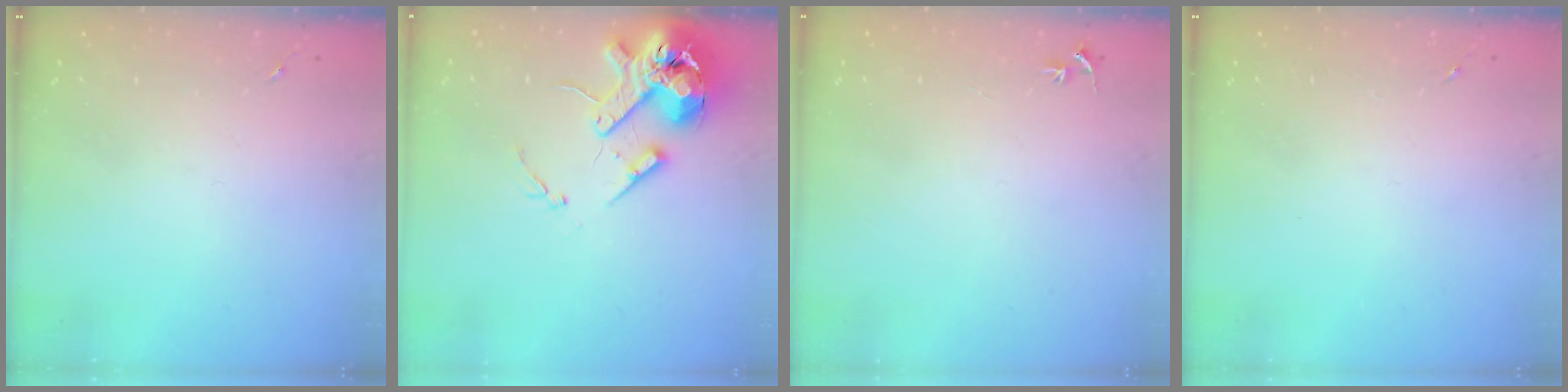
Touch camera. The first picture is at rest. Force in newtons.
{"total": 15.7, "press": 15.5, "slide": 2.3}
{"total": 3.0, "press": 3.0, "slide": 0.3}
{"total": 0.0}